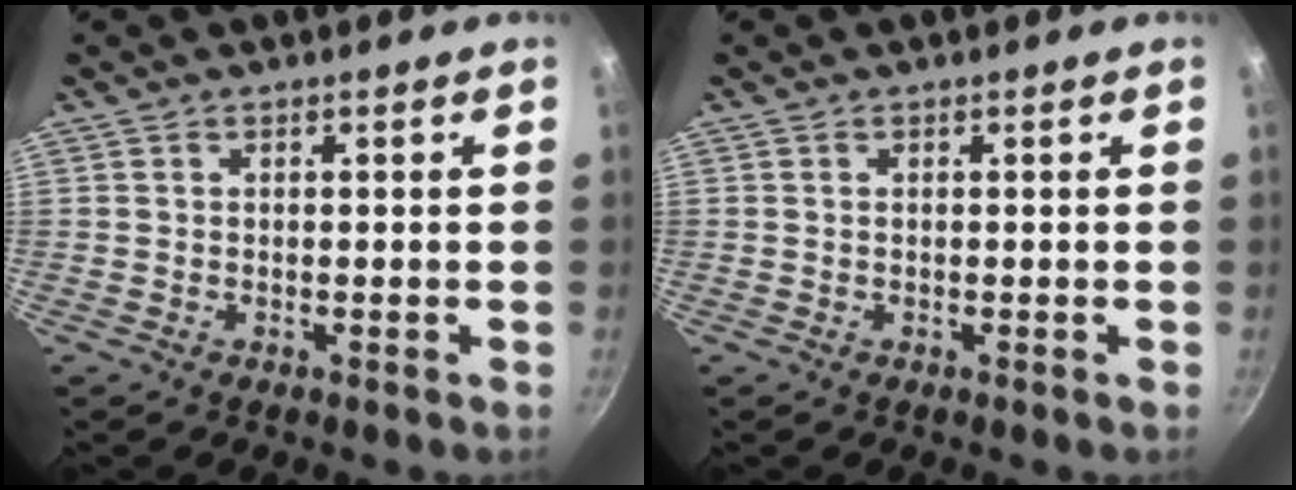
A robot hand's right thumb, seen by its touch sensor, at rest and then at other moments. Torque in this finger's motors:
{"motor_torque": [0.19, 0.05, 0.30, -0.16, 0.00]}